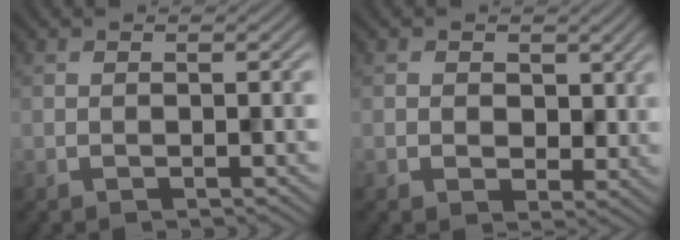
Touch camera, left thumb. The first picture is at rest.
{"total": 3.5, "force": [0.8, 2.8, 1.8], "torque": [-0.045, -0.009, 0.005]}